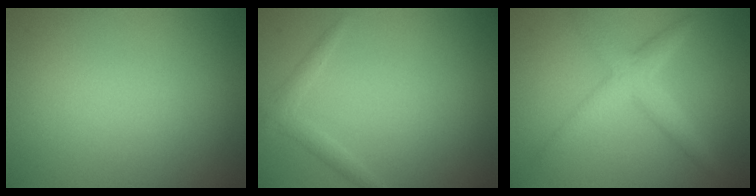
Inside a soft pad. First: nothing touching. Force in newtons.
{"total": 1.4, "press": 1.4, "slide": 0.1}
{"total": 3.4, "press": 3.4, "slide": 0.1}